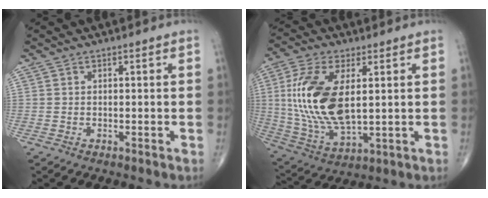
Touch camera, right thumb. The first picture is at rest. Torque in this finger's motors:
{"motor_torque": [2.26, 2.75, 1.36, 0.18, 0.70]}